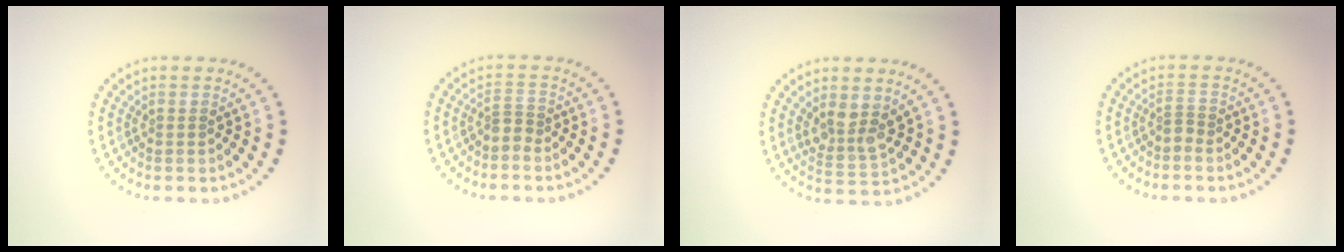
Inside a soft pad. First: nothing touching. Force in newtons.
{"total": 1.2, "press": 0.8, "slide": 0.9}
{"total": 3.1, "press": 2.7, "slide": 1.5}
{"total": 0.8, "press": 0.4, "slide": 0.6}